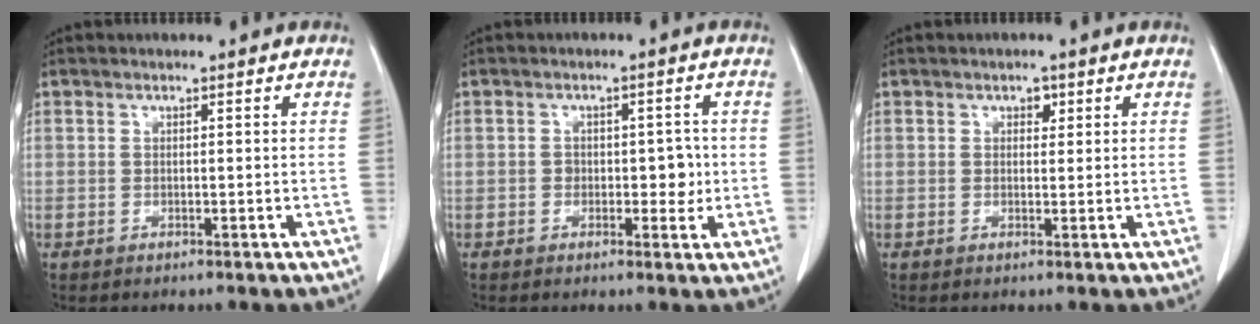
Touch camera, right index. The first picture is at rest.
{"total": 3.5, "force": [-0.4, 2.3, 2.5], "torque": [-0.024, 0.008, 0.000]}
{"total": 1.4, "force": [0.7, 0.9, 0.7], "torque": [-0.008, 0.001, 0.010]}